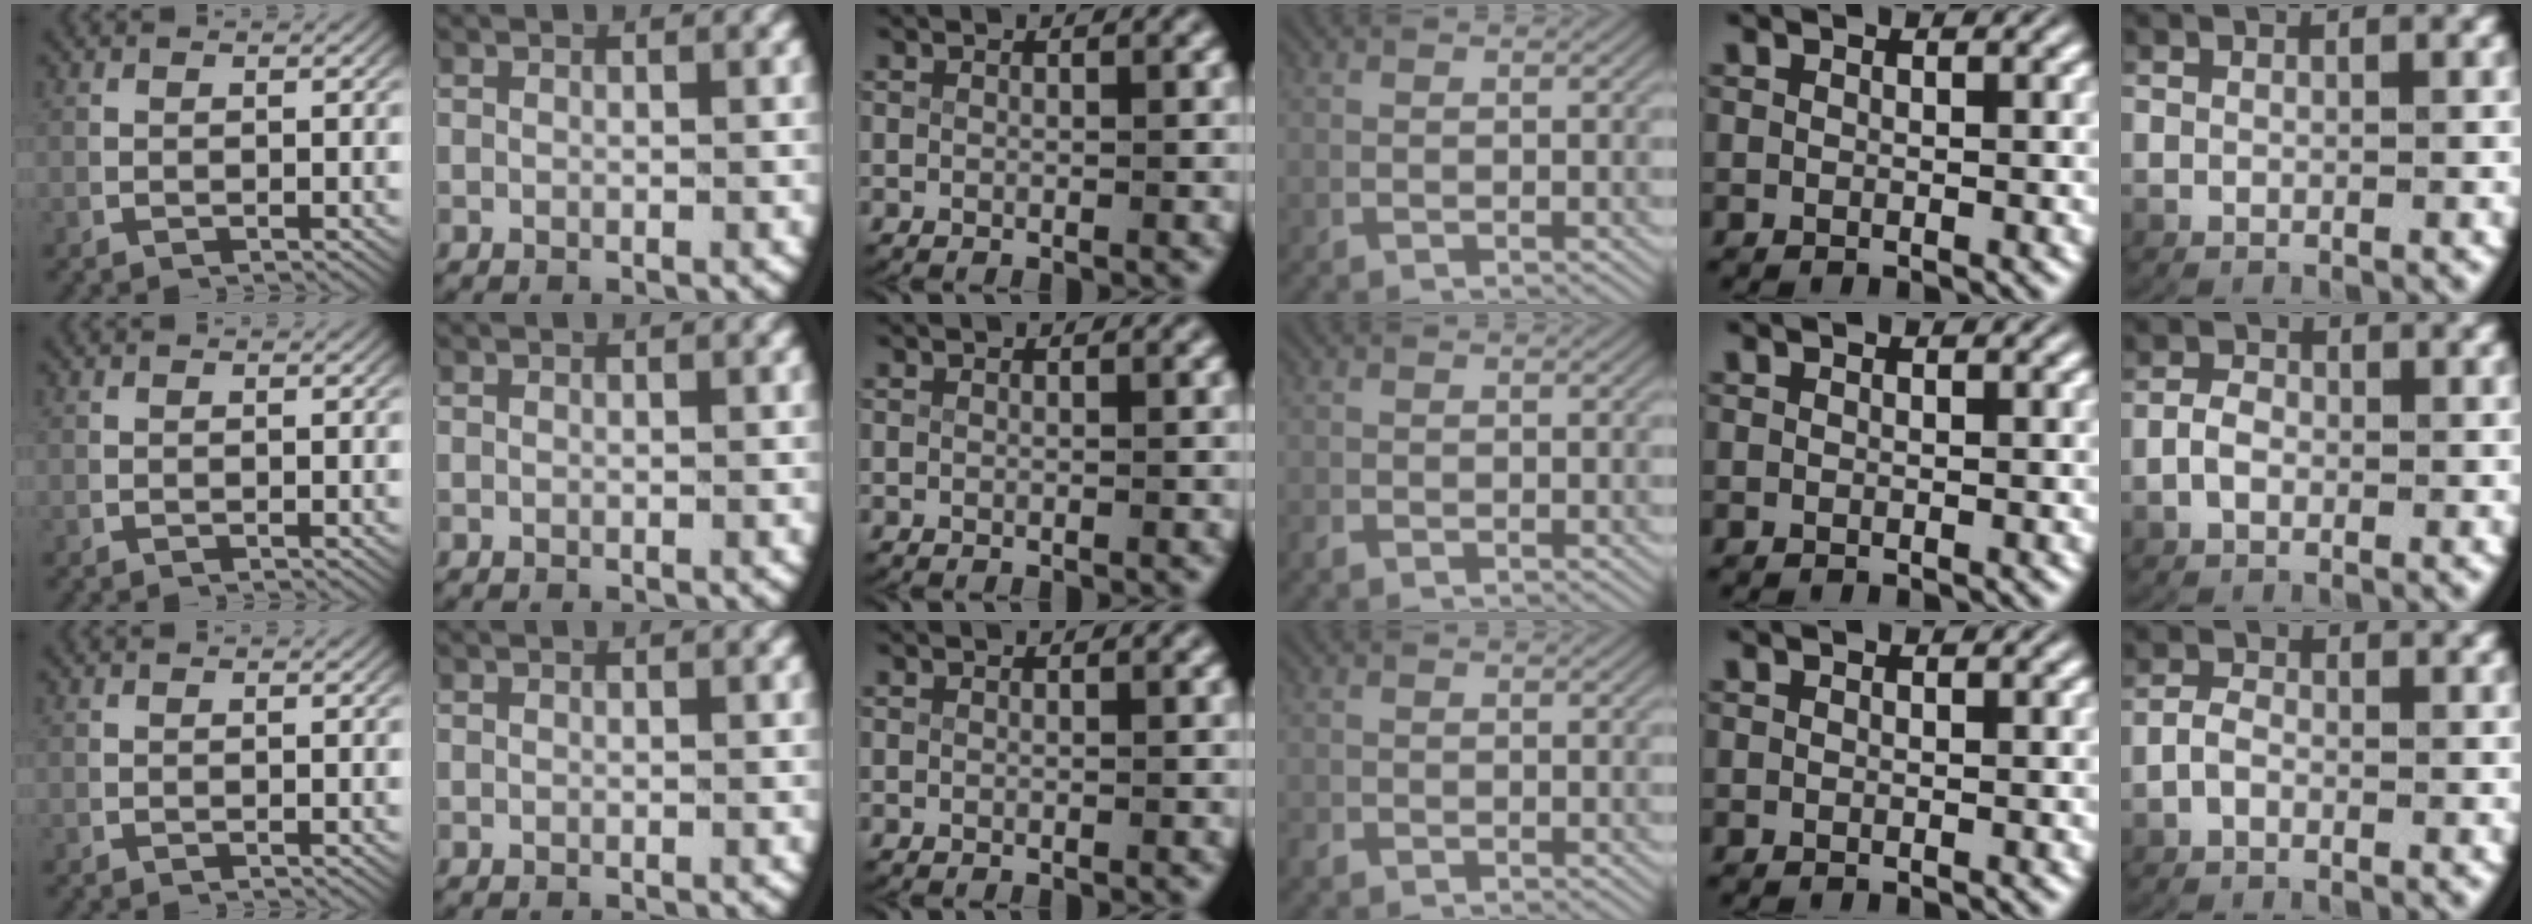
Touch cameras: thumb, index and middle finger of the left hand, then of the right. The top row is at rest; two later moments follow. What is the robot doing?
{"motion": "lift_and_place", "object": "paper towel"}